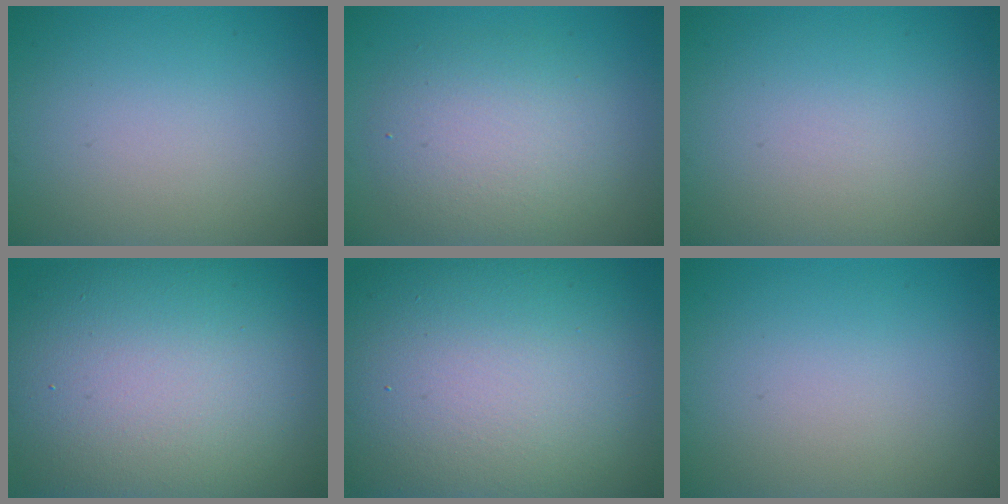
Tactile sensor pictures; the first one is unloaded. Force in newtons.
{"total": 4.7, "press": 4.6, "slide": 0.7}
{"total": 0.0}
{"total": 15.9, "press": 15.8, "slide": 1.3}
{"total": 20.0, "press": 20.0, "slide": 0.9}
{"total": 0.0}